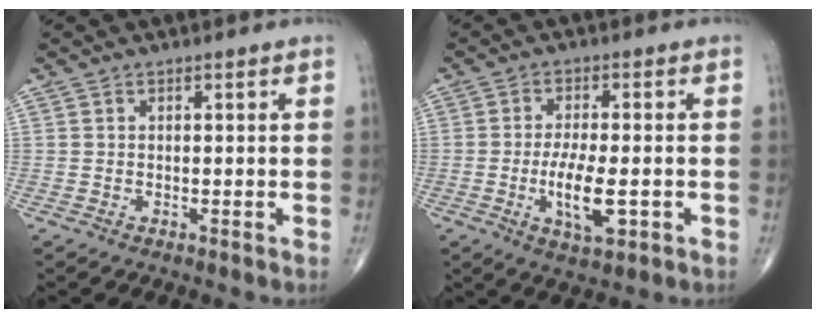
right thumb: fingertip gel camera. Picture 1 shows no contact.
{"total": 8.4, "force": [-2.0, 3.0, 7.6], "torque": [-0.137, -0.006, -0.032]}